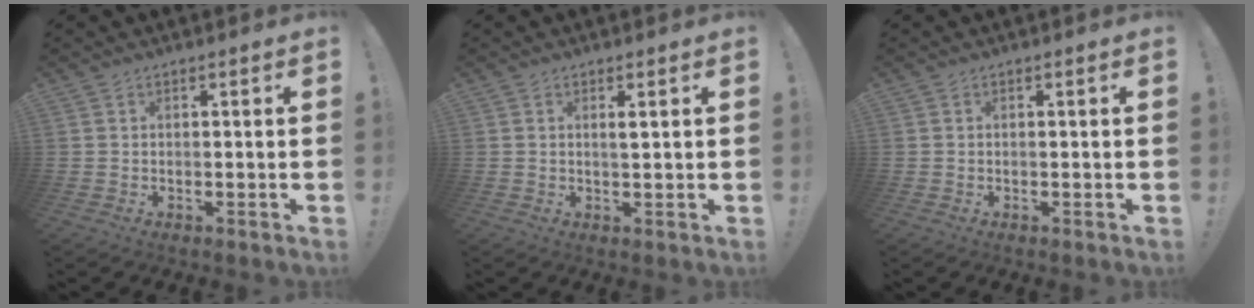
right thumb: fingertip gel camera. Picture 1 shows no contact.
{"total": 1.4, "force": [0.5, -0.1, 1.3], "torque": [-0.018, -0.006, 0.005]}
{"total": 0.0}